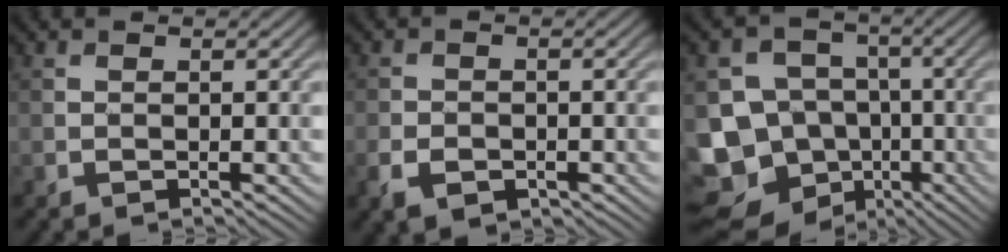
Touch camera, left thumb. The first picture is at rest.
{"total": 3.5, "force": [-1.8, 2.4, 1.8], "torque": [-0.039, -0.008, -0.039]}
{"total": 17.4, "force": [-7.7, 14.7, 5.3], "torque": [-0.164, -0.030, -0.120]}